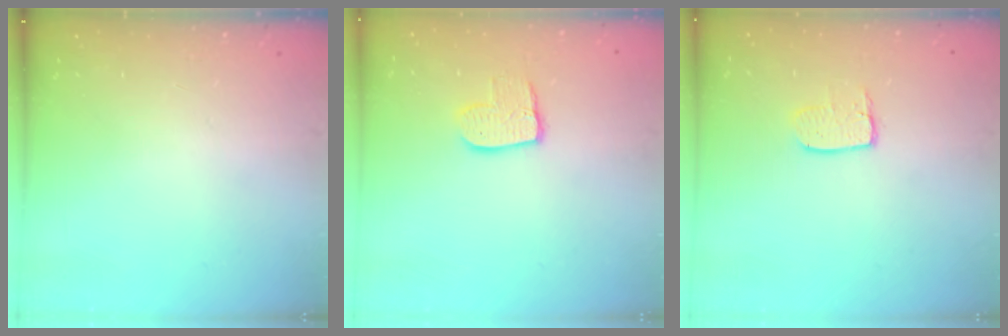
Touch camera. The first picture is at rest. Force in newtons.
{"total": 8.9, "press": 8.8, "slide": 0.5}
{"total": 6.8, "press": 6.8, "slide": 0.4}